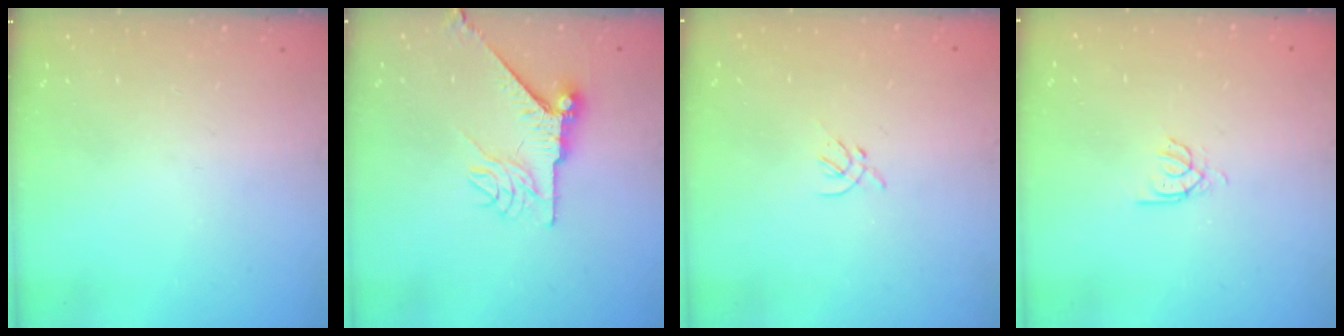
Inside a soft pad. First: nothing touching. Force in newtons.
{"total": 8.4, "press": 8.4, "slide": 0.5}
{"total": 1.2, "press": 1.1, "slide": 0.5}
{"total": 2.4, "press": 2.3, "slide": 0.4}